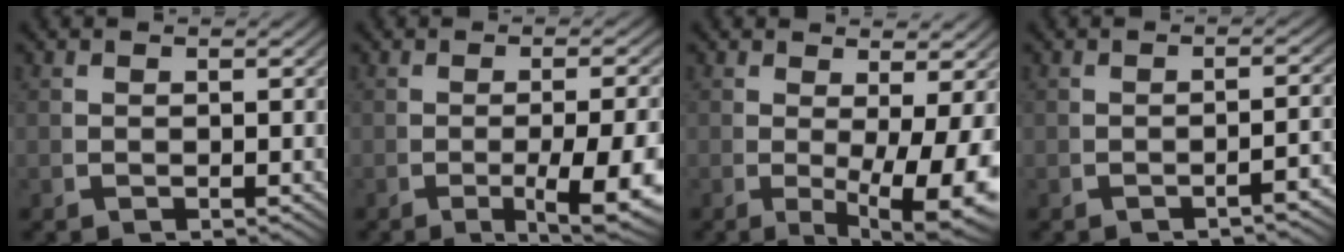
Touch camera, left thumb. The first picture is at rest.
{"total": 7.4, "force": [-2.4, 2.6, 6.5], "torque": [-0.105, -0.017, -0.027]}
{"total": 7.1, "force": [-0.4, 3.1, 6.4], "torque": [-0.097, -0.025, 0.004]}
{"total": 2.4, "force": [-1.6, 0.2, 1.7], "torque": [-0.027, 0.001, -0.021]}